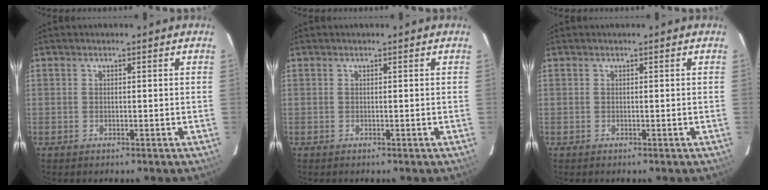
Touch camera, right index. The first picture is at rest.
{"total": 0.0}
{"total": 0.0}